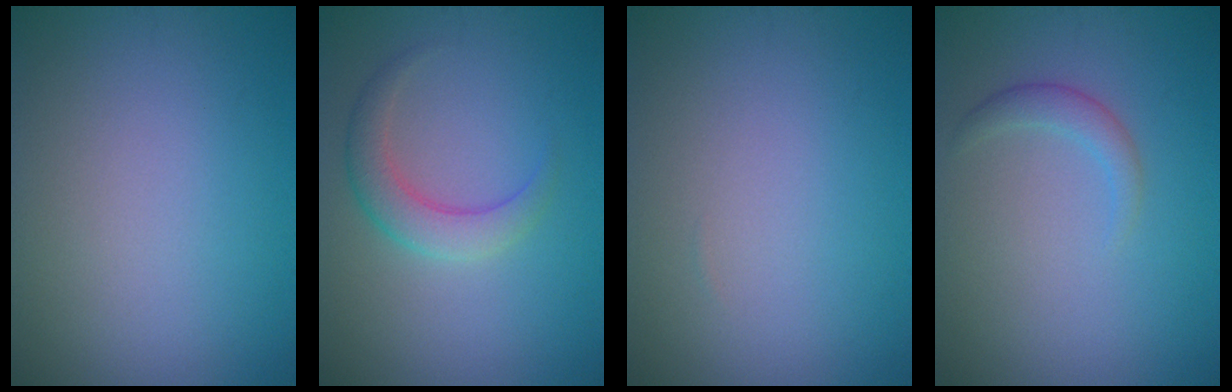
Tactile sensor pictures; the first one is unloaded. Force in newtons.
{"total": 2.8, "press": 2.8, "slide": 0.1}
{"total": 0.0}
{"total": 1.5, "press": 1.5, "slide": 0.2}